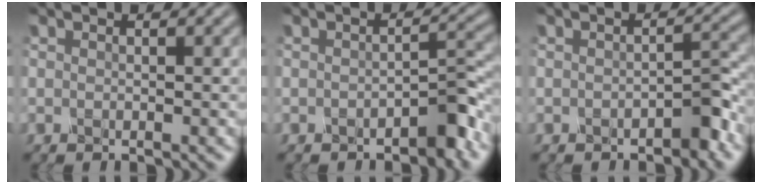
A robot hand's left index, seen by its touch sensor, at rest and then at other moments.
{"total": 2.5, "force": [-2.0, 0.2, 1.4], "torque": [-0.029, 0.008, -0.030]}
{"total": 2.0, "force": [-1.7, 0.1, 1.0], "torque": [-0.024, 0.006, -0.022]}